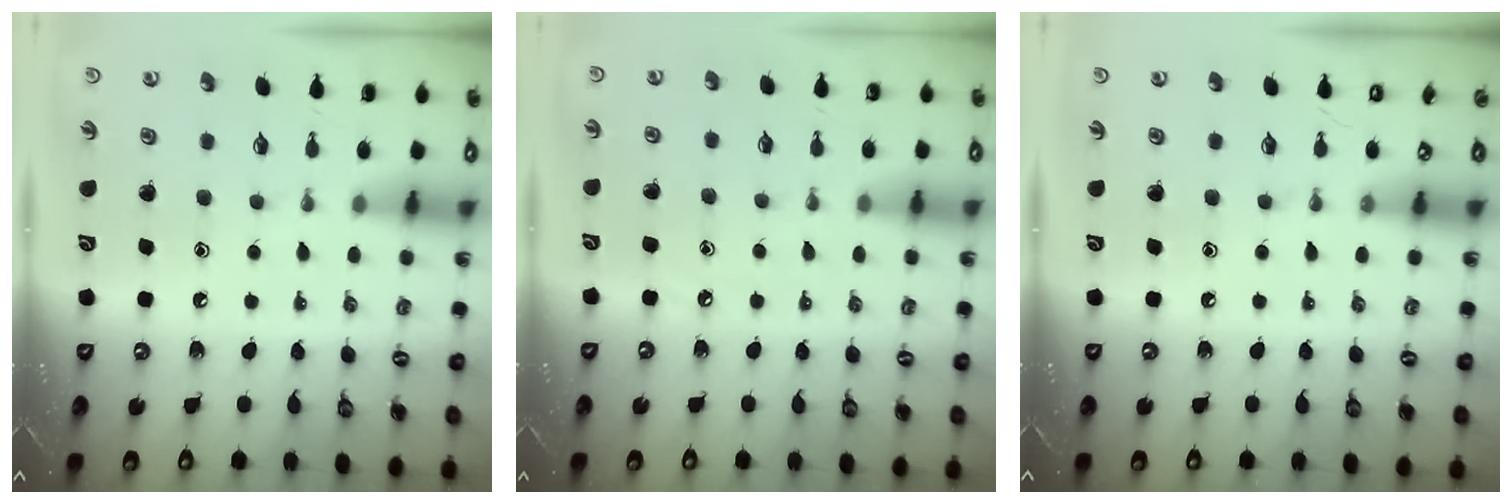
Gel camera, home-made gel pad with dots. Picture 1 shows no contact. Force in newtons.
{"total": 2.4, "press": 2.4, "slide": 0.3}
{"total": 0.0}